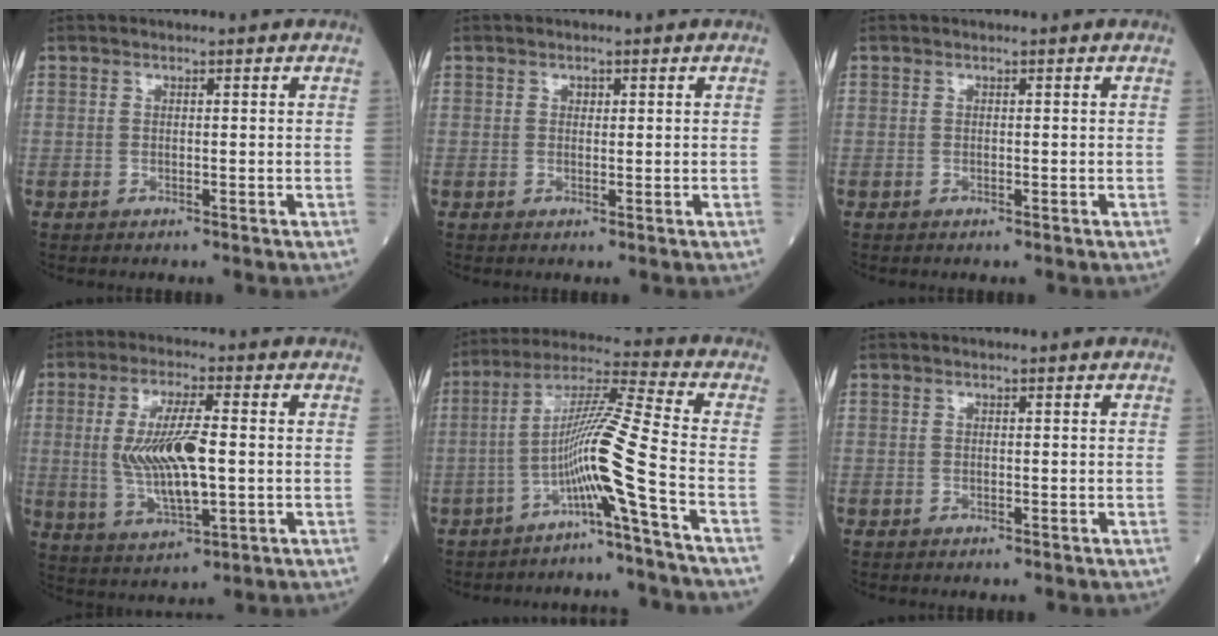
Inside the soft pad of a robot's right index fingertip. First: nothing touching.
{"total": 0.8, "force": [0.3, 0.6, 0.4], "torque": [-0.003, -0.001, 0.005]}
{"total": 0.0}
{"total": 10.8, "force": [0.0, 2.3, 10.5], "torque": [-0.213, -0.004, 0.004]}
{"total": 10.1, "force": [-4.6, -2.8, 8.5], "torque": [-0.164, 0.014, -0.087]}
{"total": 0.0}